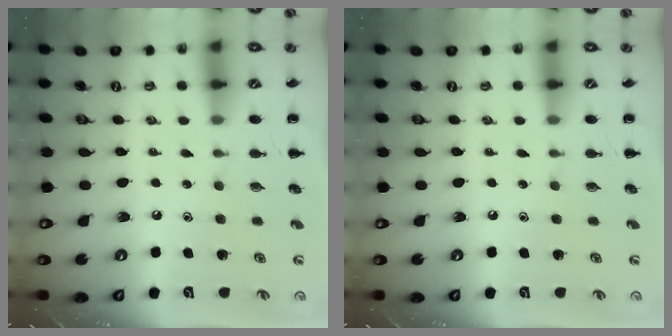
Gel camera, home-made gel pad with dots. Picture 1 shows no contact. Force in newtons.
{"total": 0.0}